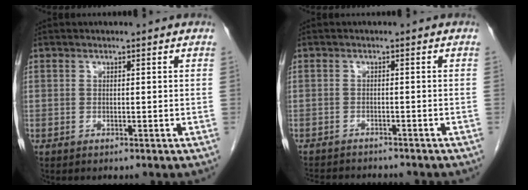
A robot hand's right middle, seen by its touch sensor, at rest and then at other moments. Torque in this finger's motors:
{"motor_torque": [0.62, -0.58, 0.04, 0.02]}